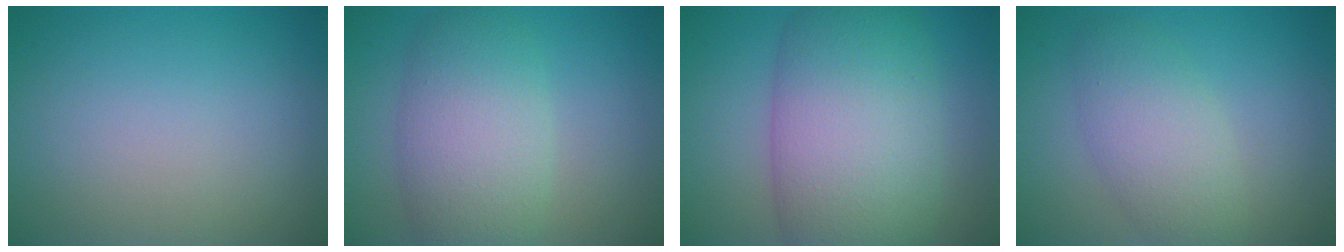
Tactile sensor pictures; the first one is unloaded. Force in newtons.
{"total": 6.8, "press": 6.8, "slide": 0.5}
{"total": 11.6, "press": 11.6, "slide": 0.4}
{"total": 4.4, "press": 4.4, "slide": 0.2}